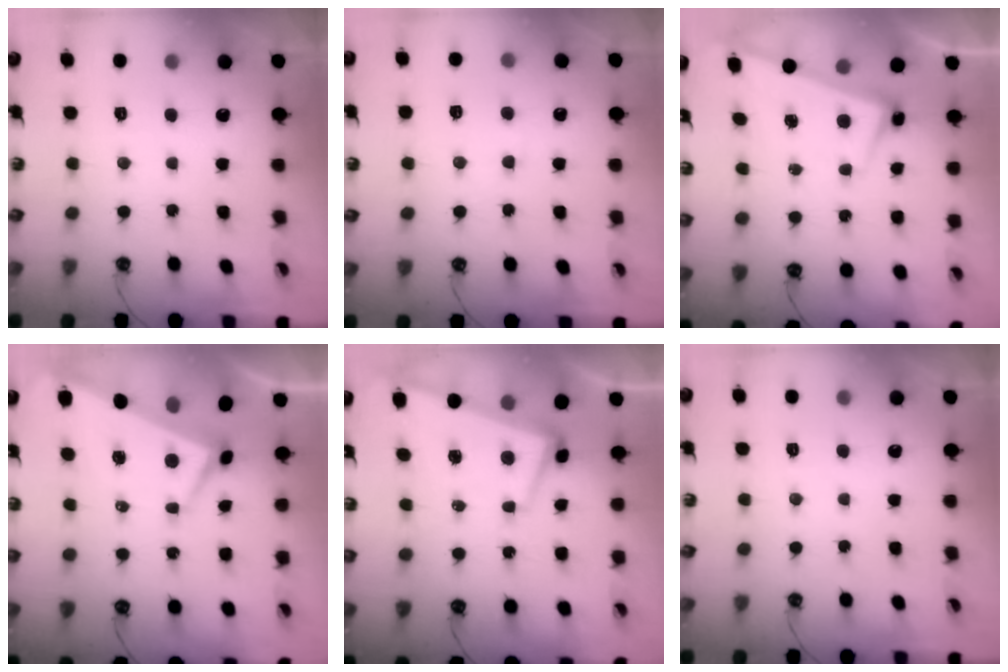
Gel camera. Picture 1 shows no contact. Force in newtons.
{"total": 2.5, "press": 2.5, "slide": 0.4}
{"total": 2.7, "press": 2.7, "slide": 0.6}
{"total": 0.9, "press": 0.1, "slide": 0.9}
{"total": 1.6, "press": 0.1, "slide": 1.5}
{"total": 0.0}